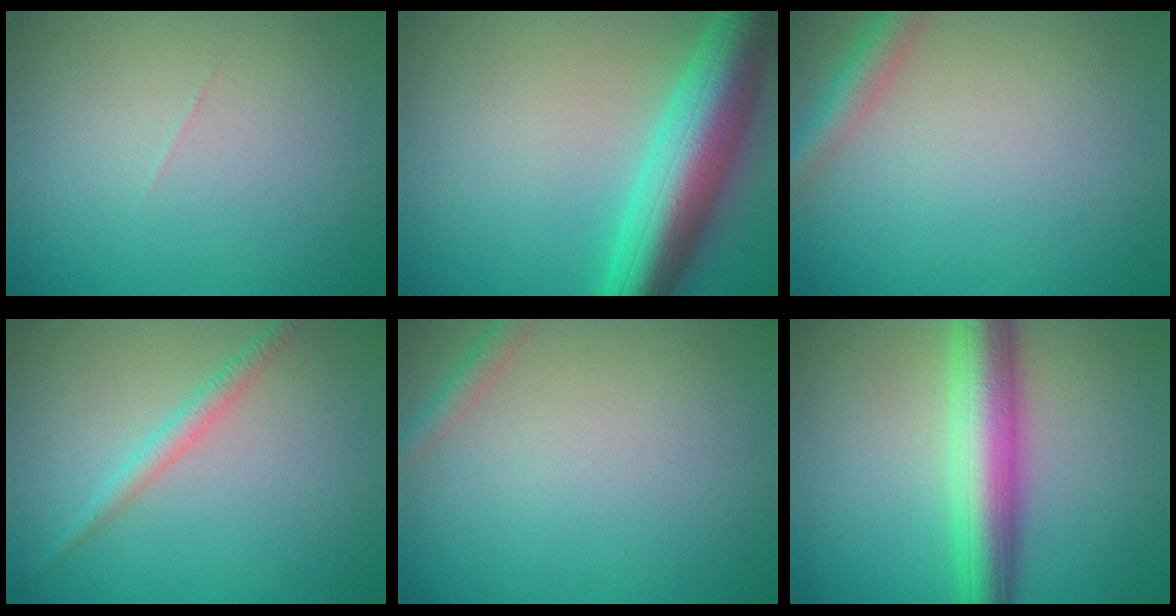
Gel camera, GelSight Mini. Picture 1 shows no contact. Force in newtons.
{"total": 9.4, "press": 9.4, "slide": 0.3}
{"total": 2.8, "press": 2.8, "slide": 0.1}
{"total": 1.7, "press": 1.7, "slide": 0.0}
{"total": 1.4, "press": 1.4, "slide": 0.1}
{"total": 7.1, "press": 7.1, "slide": 0.3}